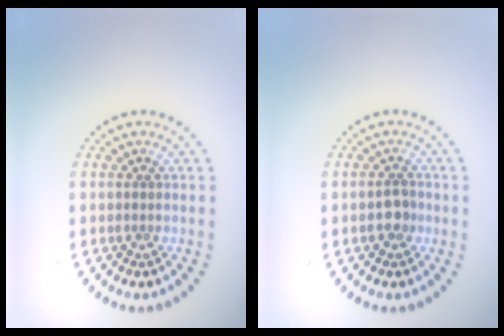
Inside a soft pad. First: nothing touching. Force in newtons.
{"total": 1.6, "press": 1.6, "slide": 0.5}